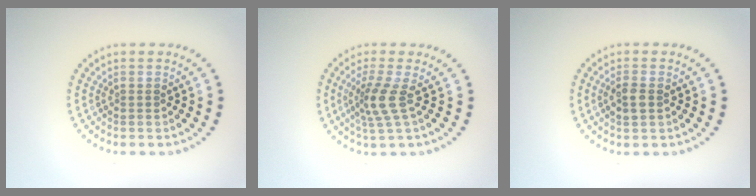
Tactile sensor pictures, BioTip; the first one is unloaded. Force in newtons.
{"total": 2.8, "press": 2.0, "slide": 1.9}
{"total": 1.8, "press": 1.8, "slide": 0.2}